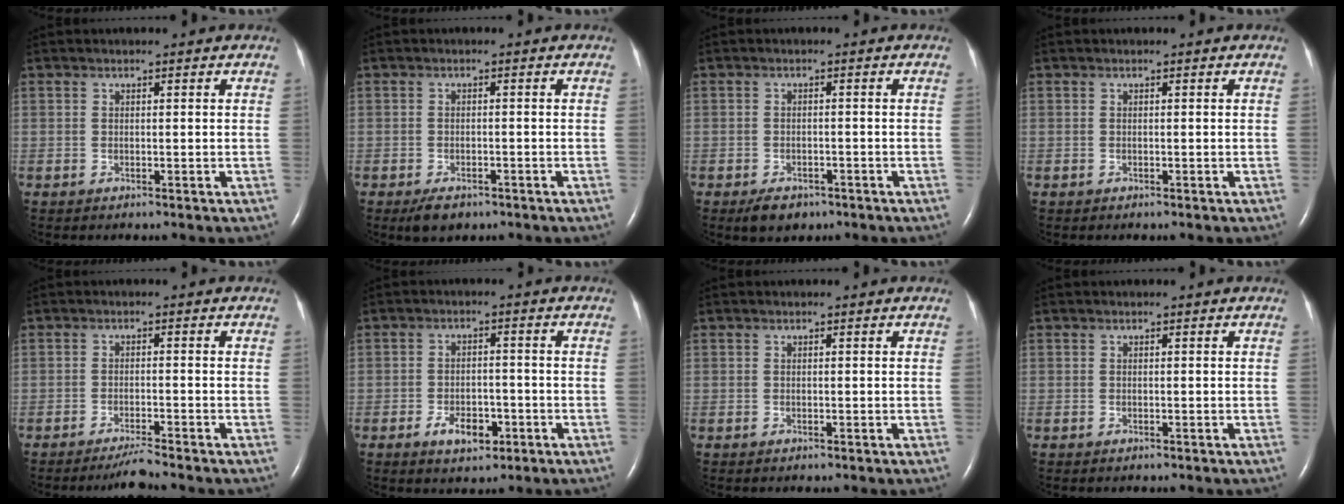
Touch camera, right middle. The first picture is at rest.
{"total": 3.1, "force": [-2.1, 1.5, 1.7], "torque": [-0.034, -0.004, -0.025]}
{"total": 3.6, "force": [-2.5, 2.1, 1.7], "torque": [-0.031, -0.002, -0.030]}
{"total": 0.0}
{"total": 2.9, "force": [-2.6, -0.6, 1.0], "torque": [-0.023, -0.012, -0.048]}
{"total": 5.0, "force": [-2.5, 2.7, 3.4], "torque": [-0.058, 0.002, -0.036]}
{"total": 0.0}
{"total": 0.0}